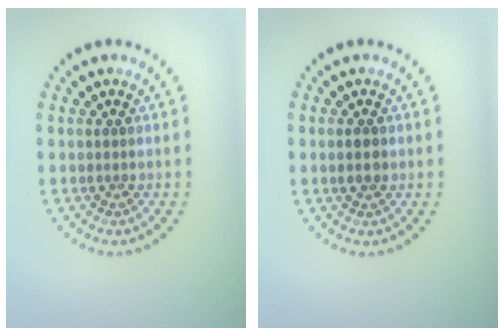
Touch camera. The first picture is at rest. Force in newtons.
{"total": 1.4, "press": 1.4, "slide": 0.1}